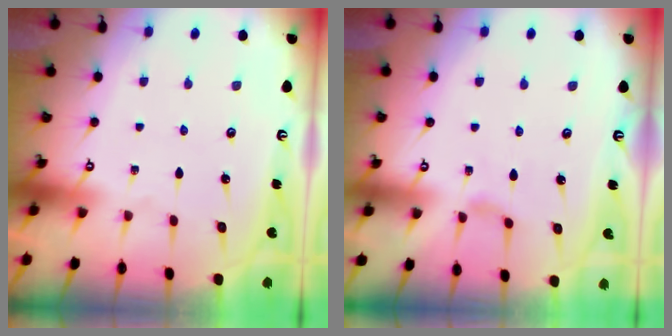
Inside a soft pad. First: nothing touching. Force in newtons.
{"total": 3.3, "press": 3.2, "slide": 0.6}